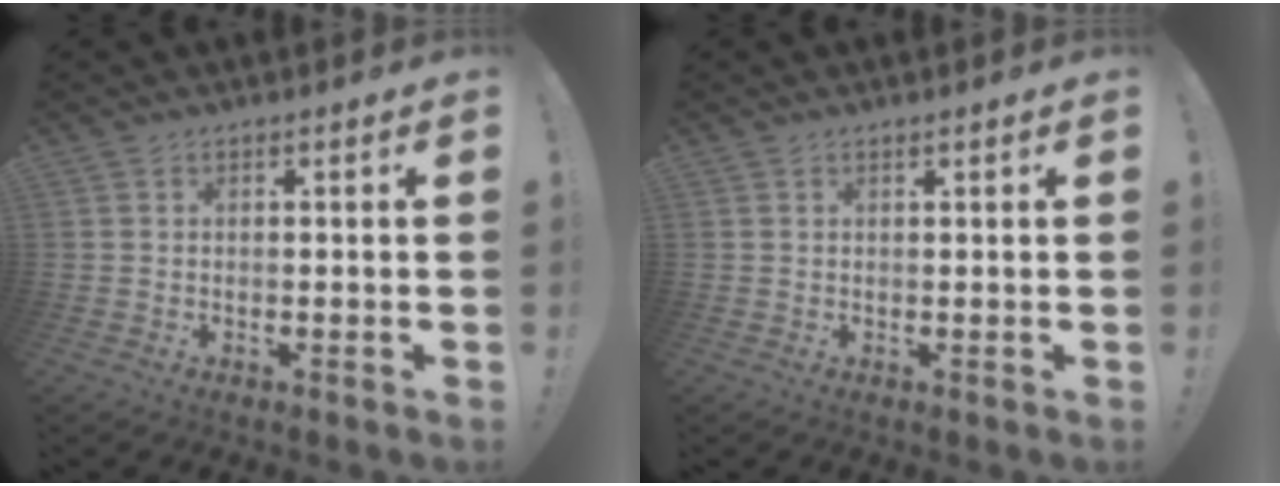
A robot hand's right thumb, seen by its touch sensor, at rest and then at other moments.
{"total": 0.6, "force": [0.6, 0.0, 0.3], "torque": [0.003, -0.003, 0.009]}